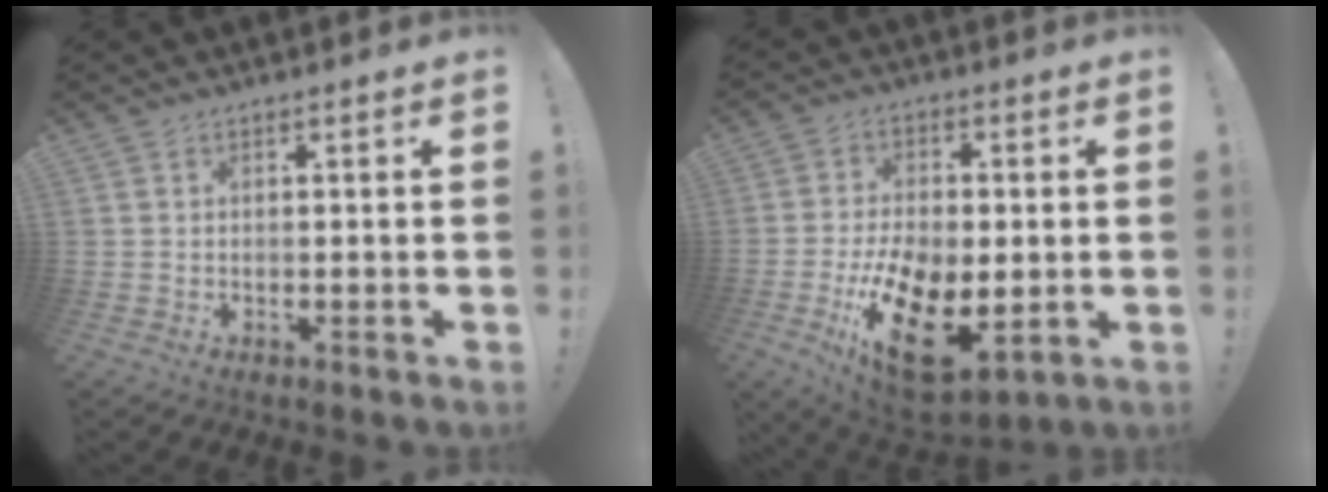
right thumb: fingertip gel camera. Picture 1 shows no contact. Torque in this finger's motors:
{"motor_torque": [0.32, 0.69, 1.54, -1.22, 0.58]}